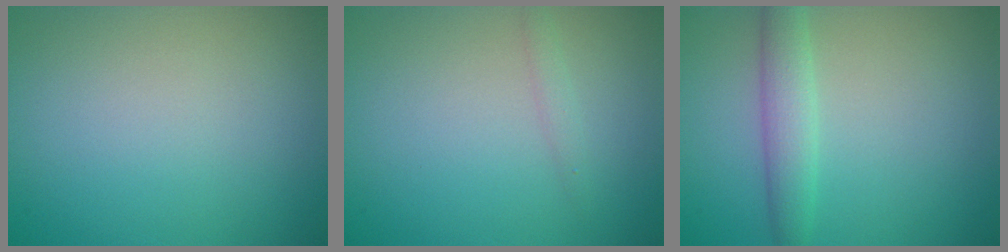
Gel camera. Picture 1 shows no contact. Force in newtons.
{"total": 0.8, "press": 0.8, "slide": 0.0}
{"total": 2.7, "press": 2.7, "slide": 0.1}